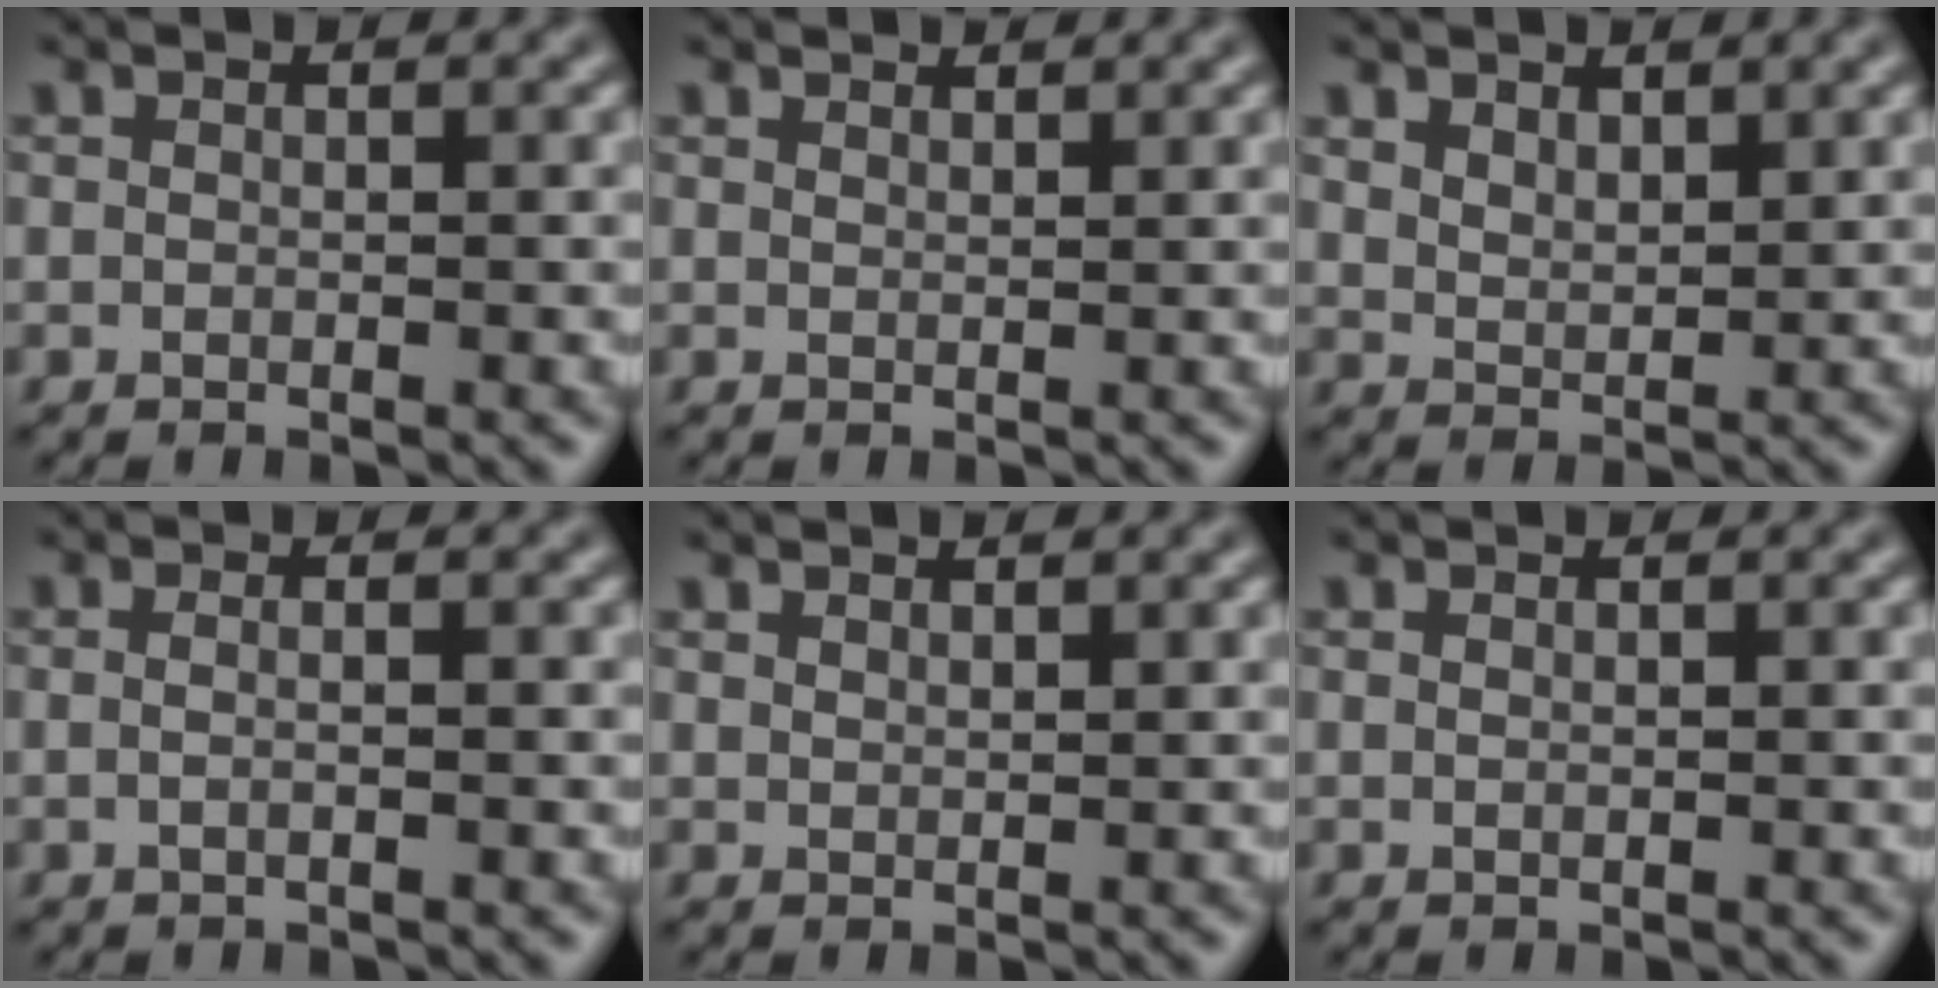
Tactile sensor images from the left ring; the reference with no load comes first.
{"total": 1.8, "force": [1.8, 0.2, 0.4], "torque": [-0.009, 0.000, 0.023]}
{"total": 2.3, "force": [1.6, 1.2, 1.2], "torque": [-0.028, -0.006, 0.035]}
{"total": 2.4, "force": [0.4, 1.3, 1.9], "torque": [-0.007, 0.003, -0.018]}
{"total": 0.8, "force": [0.8, 0.2, 0.2], "torque": [-0.002, -0.001, 0.016]}
{"total": 0.0}